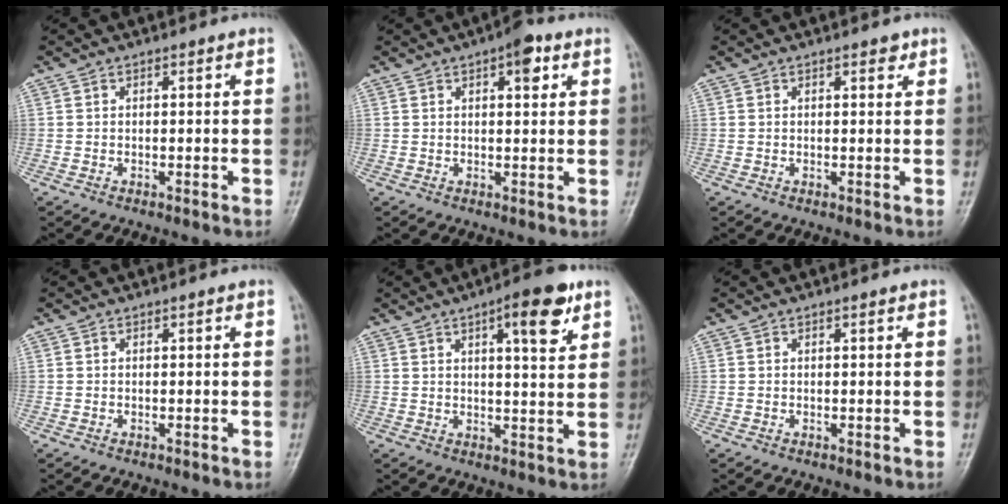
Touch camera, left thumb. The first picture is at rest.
{"total": 5.0, "force": [2.4, 2.0, 3.9], "torque": [-0.039, -0.004, 0.027]}
{"total": 1.1, "force": [0.7, 0.4, 0.7], "torque": [-0.007, -0.003, 0.010]}
{"total": 0.0}
{"total": 9.1, "force": [4.6, 2.6, 7.4], "torque": [-0.090, -0.020, 0.063]}
{"total": 0.0}